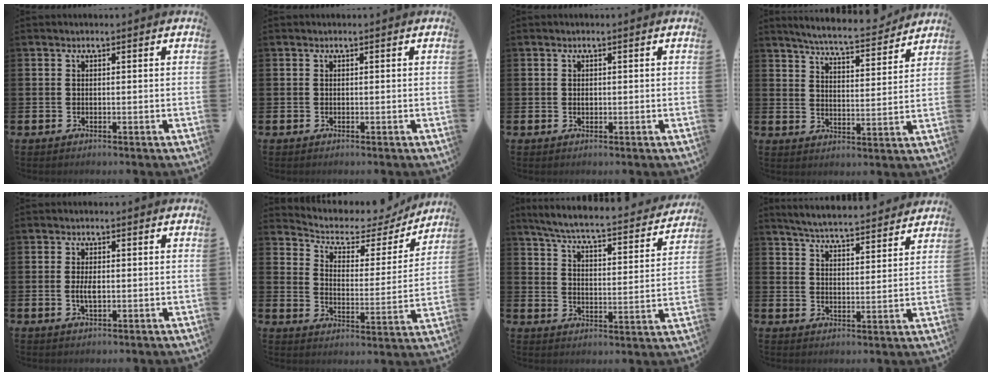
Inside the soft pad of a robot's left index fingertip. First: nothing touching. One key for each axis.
{"total": 0.0}
{"total": 0.6, "fx": 0.1, "fy": 0.4, "fz": 0.4, "tx": -0.006, "ty": 0.003, "tz": 0.000}
{"total": 6.4, "fx": 6.2, "fy": 0.3, "fz": 1.7, "tx": -0.048, "ty": -0.045, "tz": 0.104}
{"total": 2.5, "fx": -0.1, "fy": 1.1, "fz": 2.3, "tx": -0.033, "ty": -0.003, "tz": -0.004}
{"total": 5.1, "fx": 4.4, "fy": 2.3, "fz": 1.2, "tx": -0.045, "ty": -0.040, "tz": 0.064}
{"total": 5.9, "fx": 5.4, "fy": 0.5, "fz": 2.5, "tx": -0.076, "ty": -0.041, "tz": 0.085}
{"total": 5.6, "fx": 5.6, "fy": 0.3, "fz": 0.8, "tx": -0.033, "ty": -0.041, "tz": 0.097}